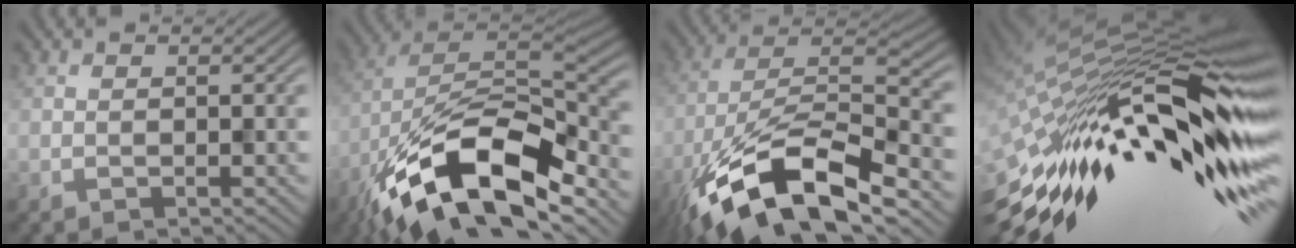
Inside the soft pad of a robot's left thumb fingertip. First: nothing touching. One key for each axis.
{"total": 17.2, "fx": -9.5, "fy": 7.9, "fz": 12.0, "tx": -0.221, "ty": -0.014, "tz": -0.178}
{"total": 16.2, "fx": -9.7, "fy": 6.0, "fz": 11.6, "tx": -0.237, "ty": -0.024, "tz": -0.183}
{"total": 18.5, "fx": -6.0, "fy": 5.0, "fz": 16.8, "tx": -0.306, "ty": -0.007, "tz": -0.121}